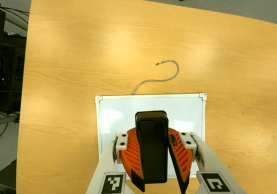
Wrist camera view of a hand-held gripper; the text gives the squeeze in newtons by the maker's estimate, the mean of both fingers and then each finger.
{"total": 12.4, "left": 11.7, "right": 13.1}